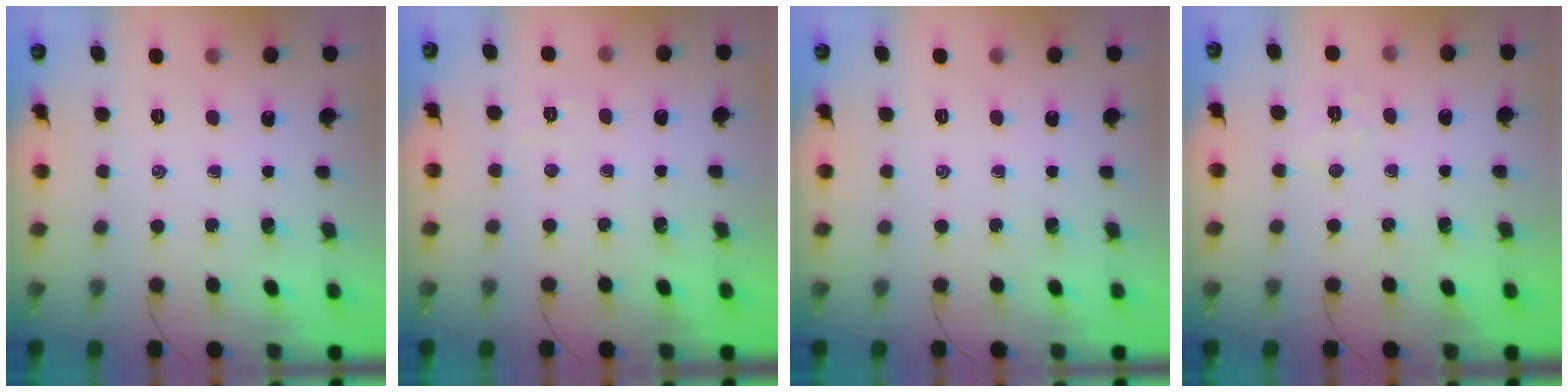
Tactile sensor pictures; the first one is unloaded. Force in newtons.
{"total": 2.5, "press": 2.4, "slide": 0.7}
{"total": 0.0}
{"total": 4.5, "press": 4.4, "slide": 0.9}